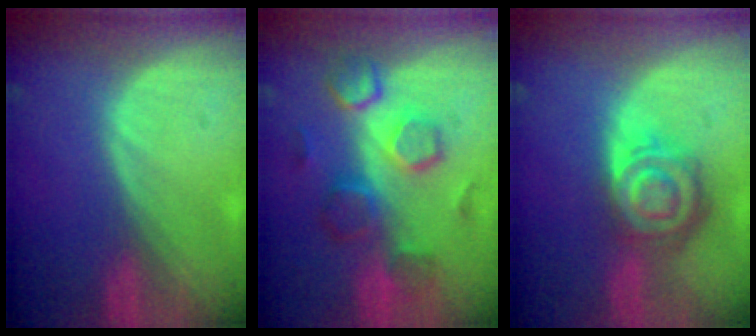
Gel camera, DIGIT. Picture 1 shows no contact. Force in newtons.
{"total": 8.3, "press": 8.2, "slide": 1.4}
{"total": 8.3, "press": 7.1, "slide": 4.2}